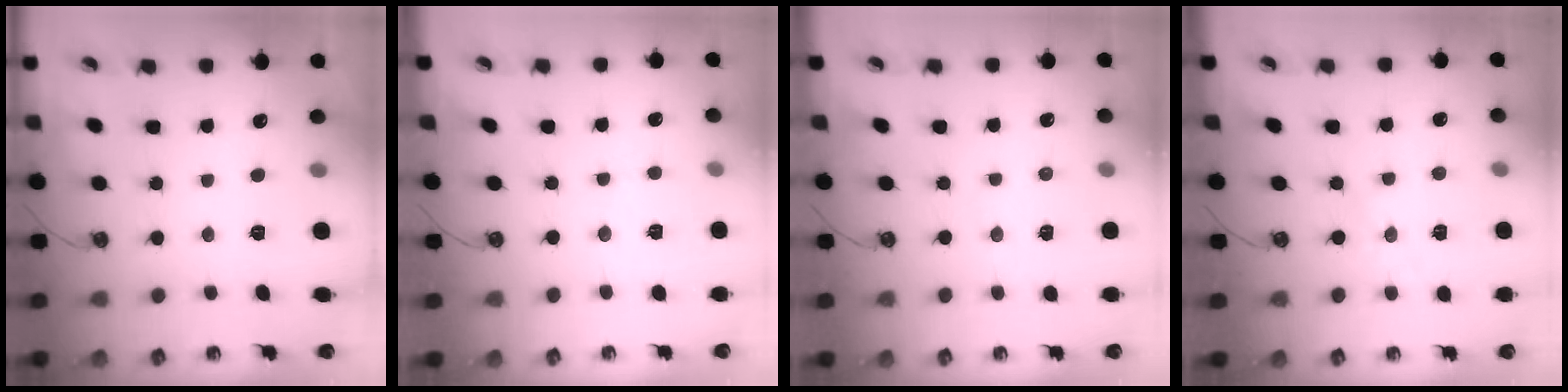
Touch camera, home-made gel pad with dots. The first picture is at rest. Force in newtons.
{"total": 2.9, "press": 2.9, "slide": 0.4}
{"total": 2.2, "press": 2.1, "slide": 0.3}
{"total": 4.1, "press": 4.1, "slide": 0.4}